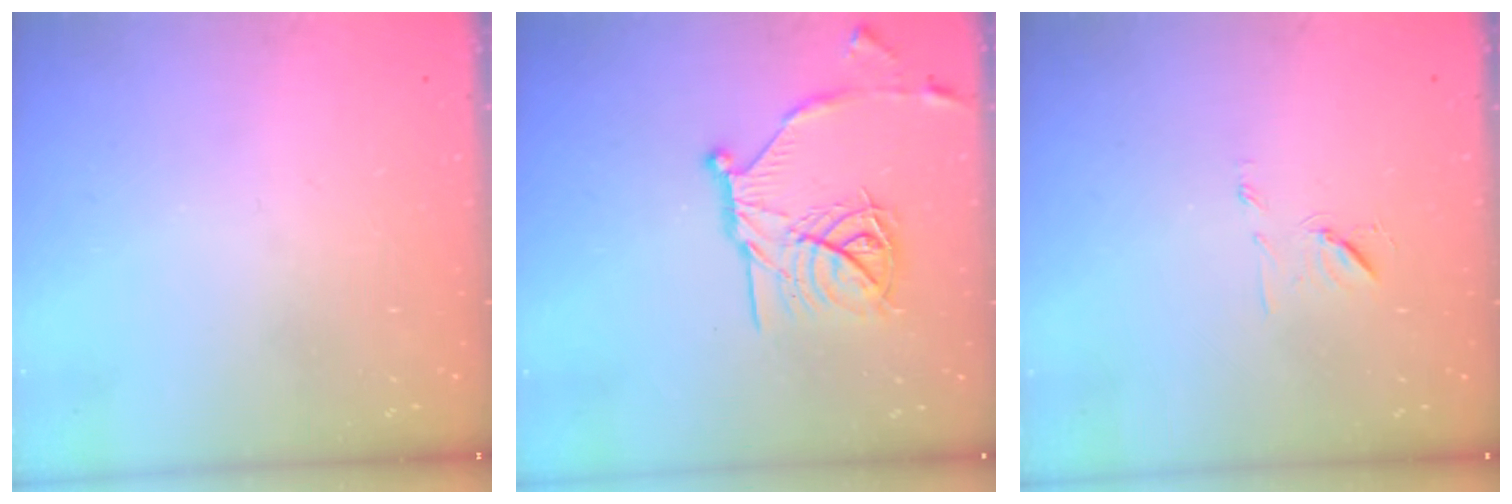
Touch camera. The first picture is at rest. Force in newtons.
{"total": 17.6, "press": 17.6, "slide": 1.4}
{"total": 7.2, "press": 7.2, "slide": 0.8}